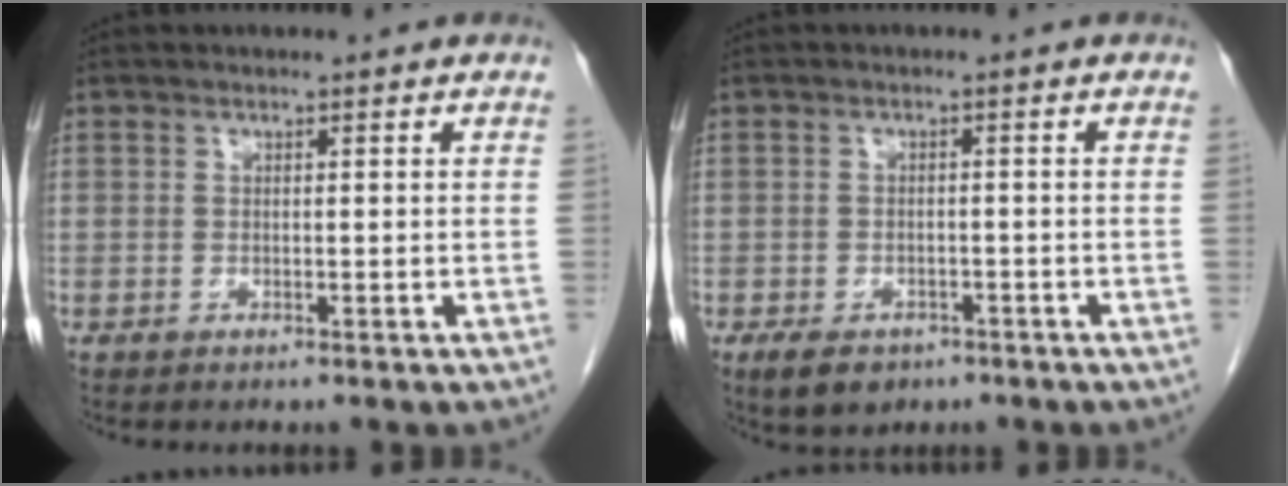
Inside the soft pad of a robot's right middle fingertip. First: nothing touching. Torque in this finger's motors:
{"motor_torque": [0.81, -0.60, 0.12, 0.05]}